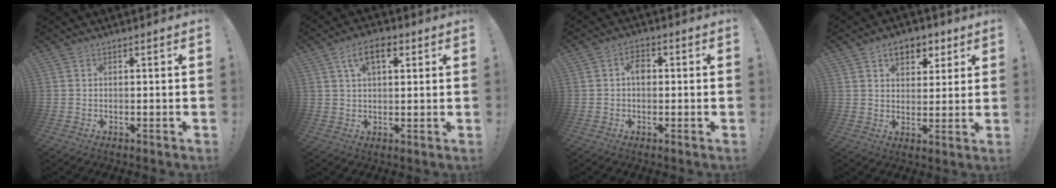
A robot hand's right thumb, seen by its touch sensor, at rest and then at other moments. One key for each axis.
{"total": 8.3, "fx": 3.6, "fy": 4.0, "fz": 6.3, "tx": -0.104, "ty": 0.006, "tz": 0.065}
{"total": 3.8, "fx": 0.1, "fy": 2.5, "fz": 2.8, "tx": -0.040, "ty": 0.001, "tz": -0.002}
{"total": 8.7, "fx": 4.5, "fy": 5.9, "fz": 4.5, "tx": -0.049, "ty": -0.022, "tz": 0.082}